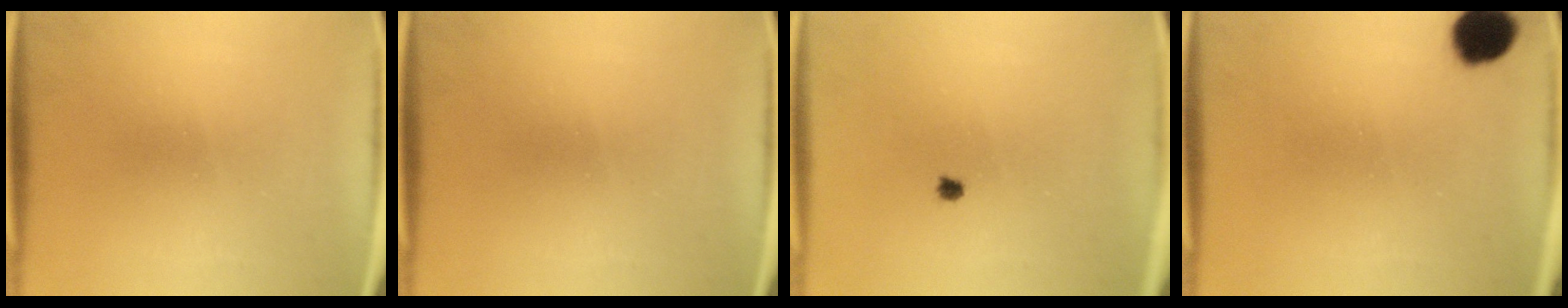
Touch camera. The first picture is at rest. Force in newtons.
{"total": 0.0}
{"total": 0.6}
{"total": 7.2}